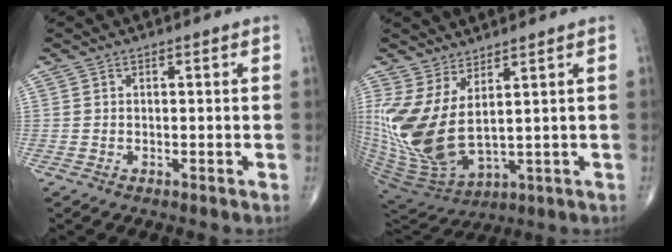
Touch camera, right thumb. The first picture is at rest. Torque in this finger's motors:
{"motor_torque": [-0.21, 1.01, 1.32, 0.30, 0.52]}